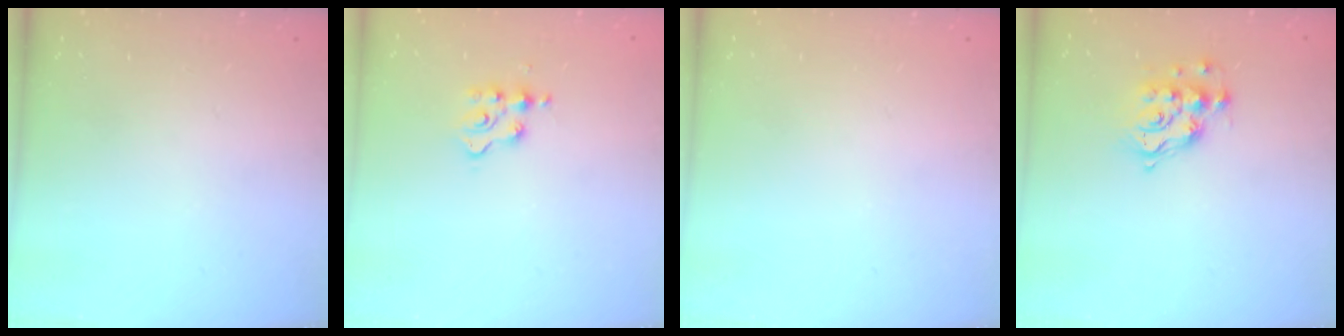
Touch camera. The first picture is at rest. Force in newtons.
{"total": 3.0, "press": 3.0, "slide": 0.4}
{"total": 0.0}
{"total": 10.9, "press": 10.9, "slide": 0.8}